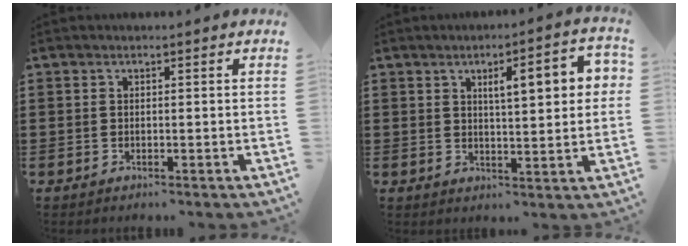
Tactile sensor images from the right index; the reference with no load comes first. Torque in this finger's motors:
{"motor_torque": [1.00, -0.24, 0.26, 0.13]}